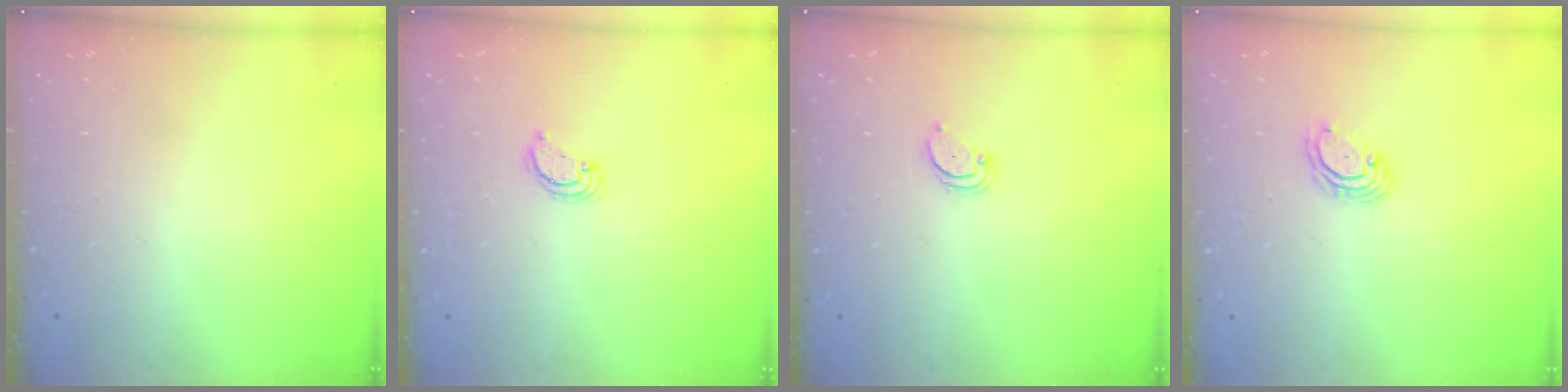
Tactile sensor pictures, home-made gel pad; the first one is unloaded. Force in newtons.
{"total": 2.6, "press": 2.6, "slide": 0.2}
{"total": 1.8, "press": 1.8, "slide": 0.2}
{"total": 3.4, "press": 3.4, "slide": 0.0}